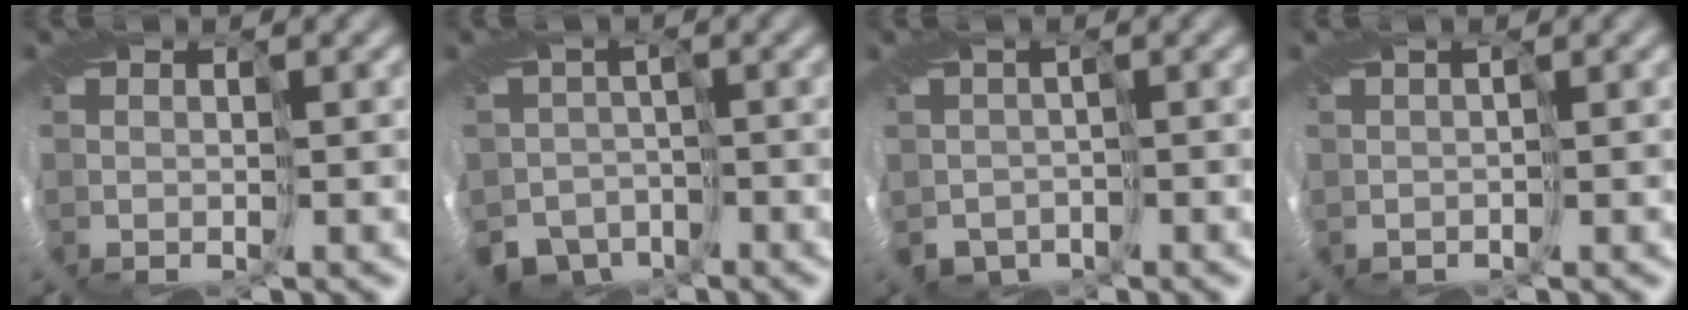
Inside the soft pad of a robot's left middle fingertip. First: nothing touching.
{"total": 4.1, "force": [-2.5, 3.2, 0.7], "torque": [-0.004, -0.003, -0.054]}
{"total": 2.6, "force": [-0.5, 2.4, 0.8], "torque": [-0.017, -0.004, -0.006]}
{"total": 1.0, "force": [0.5, 0.7, 0.5], "torque": [-0.015, 0.011, 0.014]}